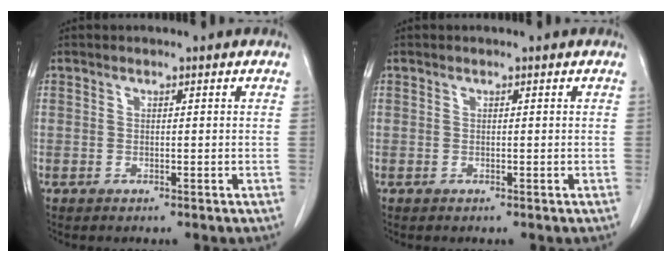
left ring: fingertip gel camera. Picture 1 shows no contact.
{"total": 0.0}